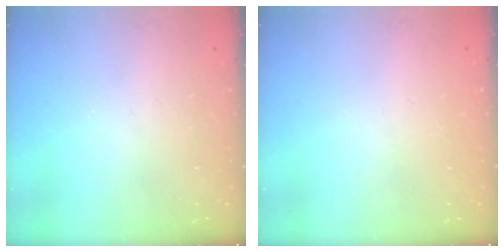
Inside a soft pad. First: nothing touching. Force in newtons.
{"total": 0.0}